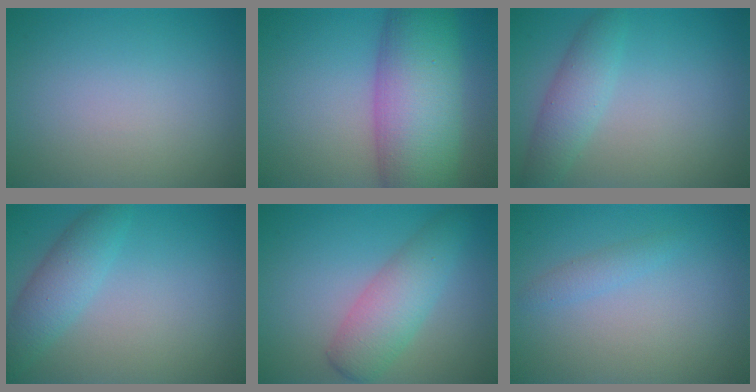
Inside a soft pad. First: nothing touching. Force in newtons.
{"total": 11.2, "press": 11.2, "slide": 0.4}
{"total": 2.9, "press": 2.9, "slide": 0.2}
{"total": 3.0, "press": 3.0, "slide": 0.2}
{"total": 4.5, "press": 4.5, "slide": 0.1}
{"total": 1.2, "press": 1.2, "slide": 0.1}